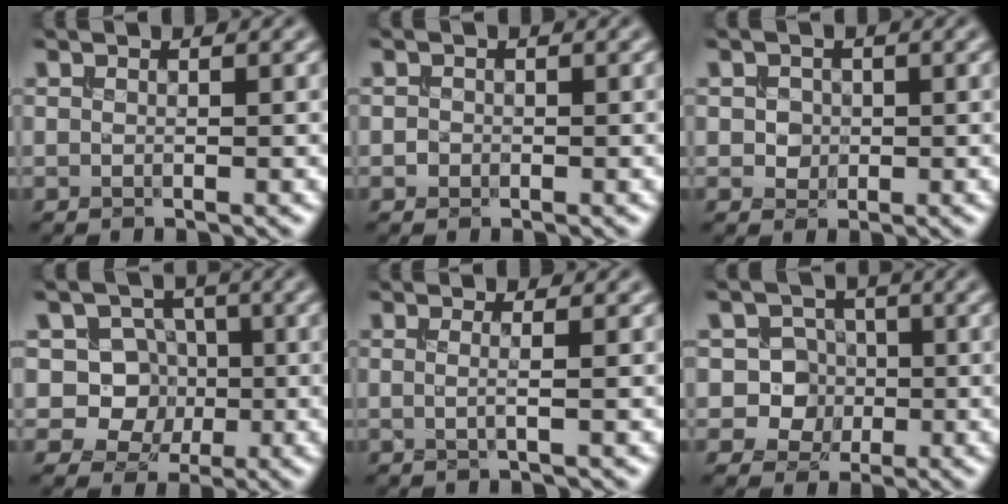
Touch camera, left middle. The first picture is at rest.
{"total": 0.7, "force": [-0.3, 0.7, 0.1], "torque": [0.004, -0.003, -0.007]}
{"total": 1.4, "force": [0.1, 1.3, 0.5], "torque": [-0.004, -0.003, 0.003]}
{"total": 5.7, "force": [0.1, 5.2, 2.2], "torque": [-0.010, 0.014, -0.022]}
{"total": 1.7, "force": [0.2, 0.6, 1.6], "torque": [-0.018, -0.006, -0.016]}
{"total": 4.8, "force": [-0.5, 4.5, 1.4], "torque": [0.005, 0.022, -0.033]}